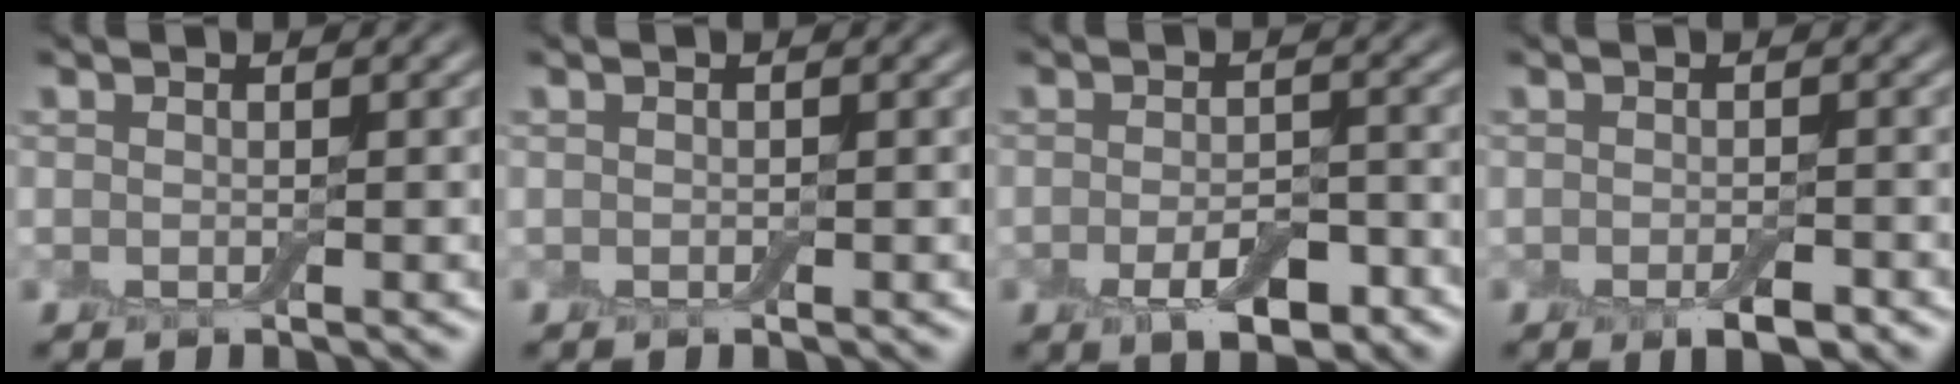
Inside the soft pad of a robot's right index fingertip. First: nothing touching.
{"total": 0.0}
{"total": 4.1, "force": [-1.9, 1.9, 3.1], "torque": [-0.050, -0.004, -0.029]}
{"total": 2.7, "force": [-1.5, 1.0, 2.0], "torque": [-0.031, -0.006, -0.022]}